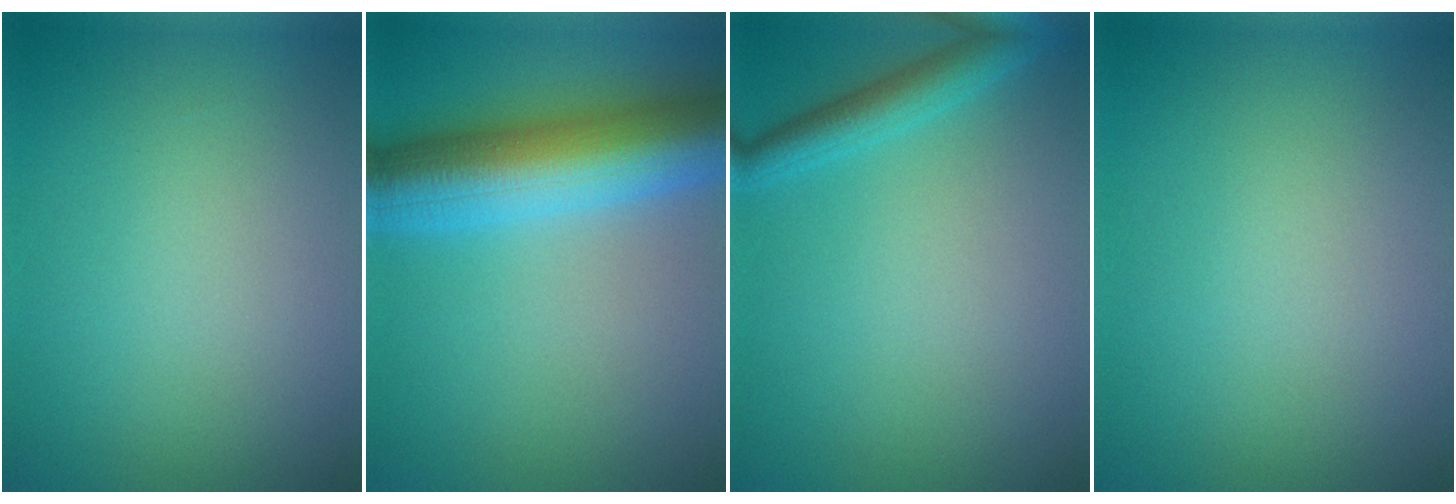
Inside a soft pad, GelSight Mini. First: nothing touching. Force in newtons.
{"total": 10.1, "press": 10.1, "slide": 0.3}
{"total": 2.7, "press": 2.7, "slide": 0.1}
{"total": 0.0}